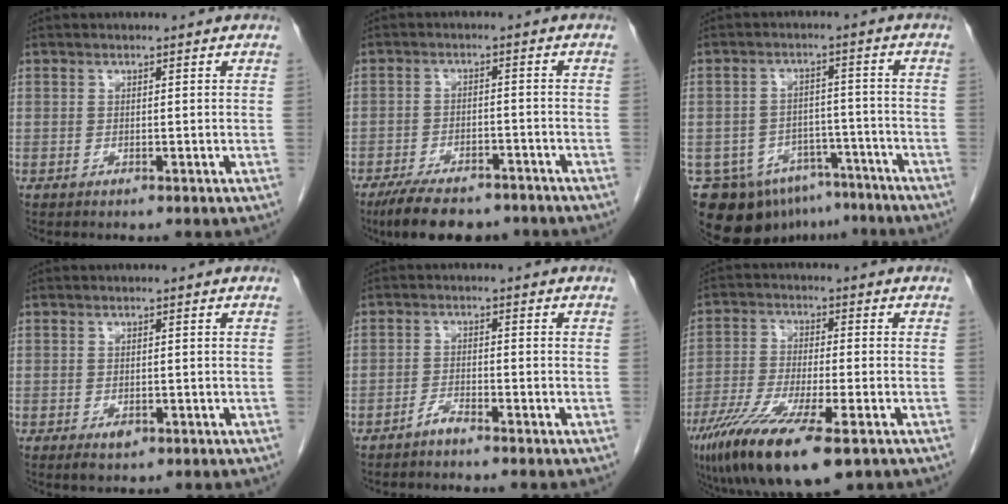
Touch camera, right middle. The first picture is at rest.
{"total": 11.0, "force": [-8.7, 4.0, 5.3], "torque": [-0.085, -0.009, -0.134]}
{"total": 13.7, "force": [-9.8, 8.7, 4.0], "torque": [-0.077, 0.024, -0.129]}
{"total": 1.7, "force": [-0.8, 0.9, 1.1], "torque": [-0.017, 0.000, -0.006]}
{"total": 1.7, "force": [-1.6, -0.1, 0.6], "torque": [-0.016, -0.002, -0.031]}
{"total": 14.2, "force": [-8.5, 2.4, 11.2], "torque": [-0.220, -0.041, -0.146]}